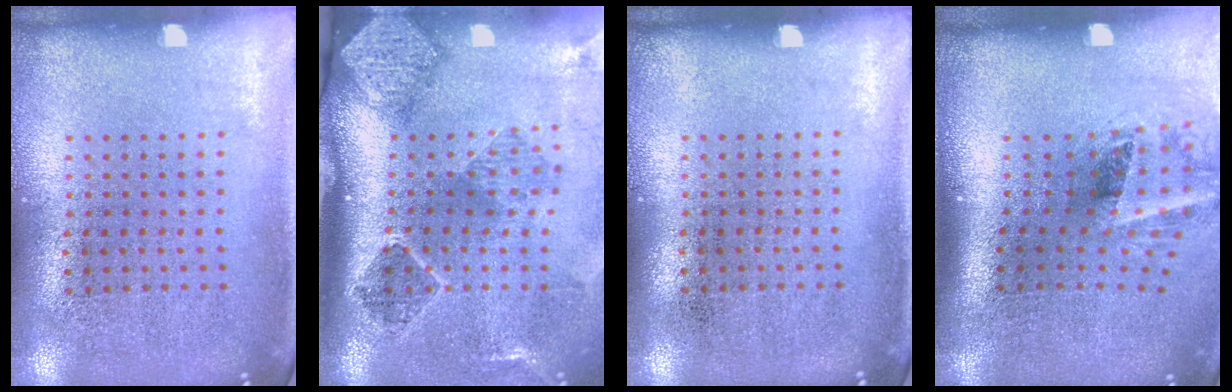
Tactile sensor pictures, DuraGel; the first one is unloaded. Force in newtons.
{"total": 2.9, "press": 1.9, "slide": 2.1}
{"total": 0.0}
{"total": 1.9, "press": 1.2, "slide": 1.5}